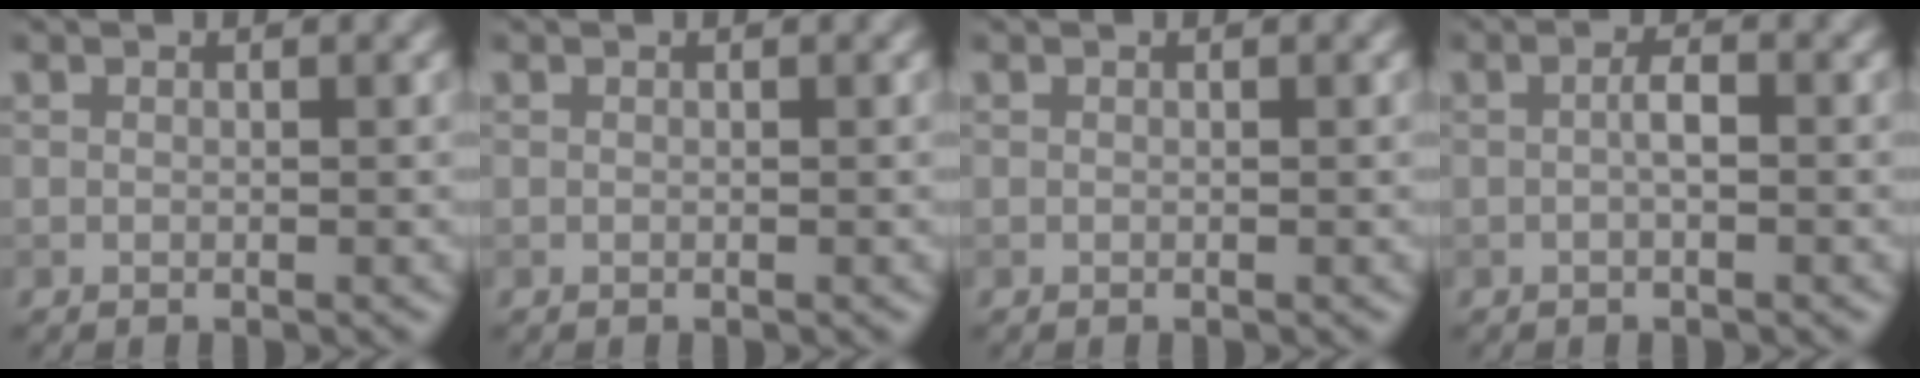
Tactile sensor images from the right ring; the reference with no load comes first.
{"total": 0.0}
{"total": 0.0}
{"total": 1.6, "force": [-0.3, 0.5, 1.5], "torque": [-0.031, 0.001, -0.008]}